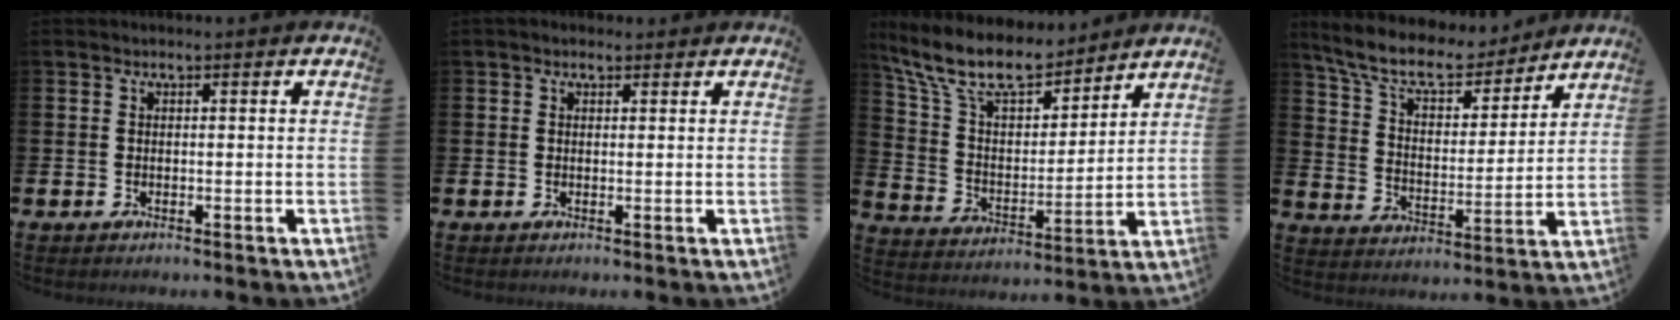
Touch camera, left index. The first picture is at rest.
{"total": 1.2, "force": [1.0, 0.6, 0.3], "torque": [0.001, 0.005, 0.016]}
{"total": 11.6, "force": [10.0, 3.7, 4.5], "torque": [-0.133, -0.057, 0.178]}
{"total": 9.7, "force": [8.6, 2.9, 3.3], "torque": [-0.102, -0.052, 0.151]}